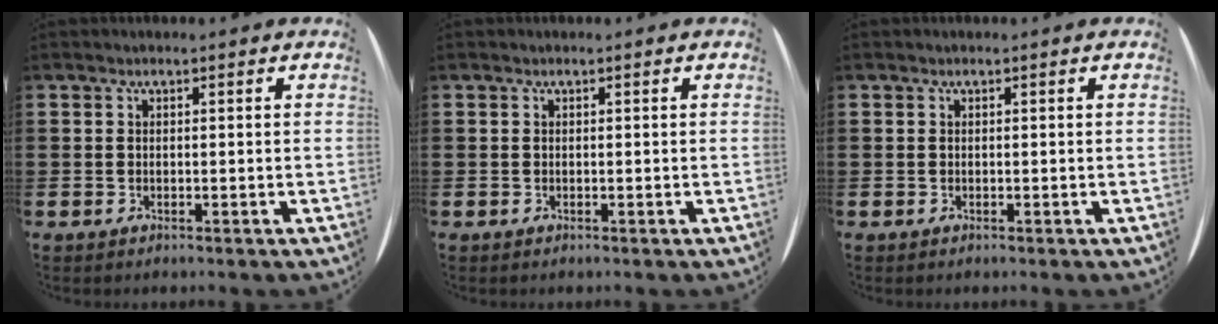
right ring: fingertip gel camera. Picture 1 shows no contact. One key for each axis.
{"total": 0.0}
{"total": 0.0}